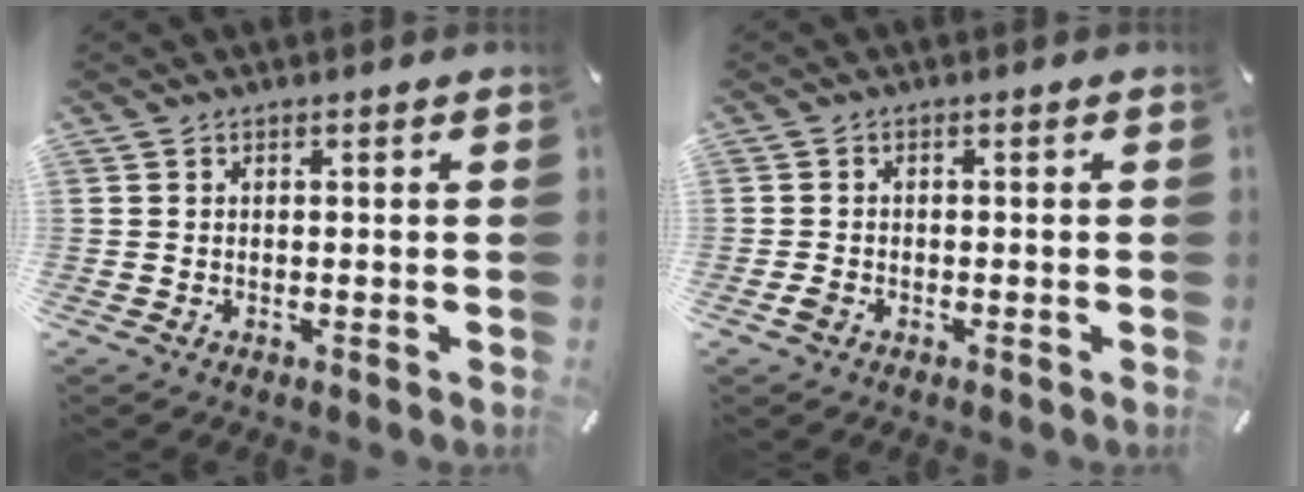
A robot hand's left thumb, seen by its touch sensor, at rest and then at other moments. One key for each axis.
{"total": 1.4, "fx": -0.7, "fy": 0.9, "fz": 0.8, "tx": -0.020, "ty": 0.001, "tz": -0.017}